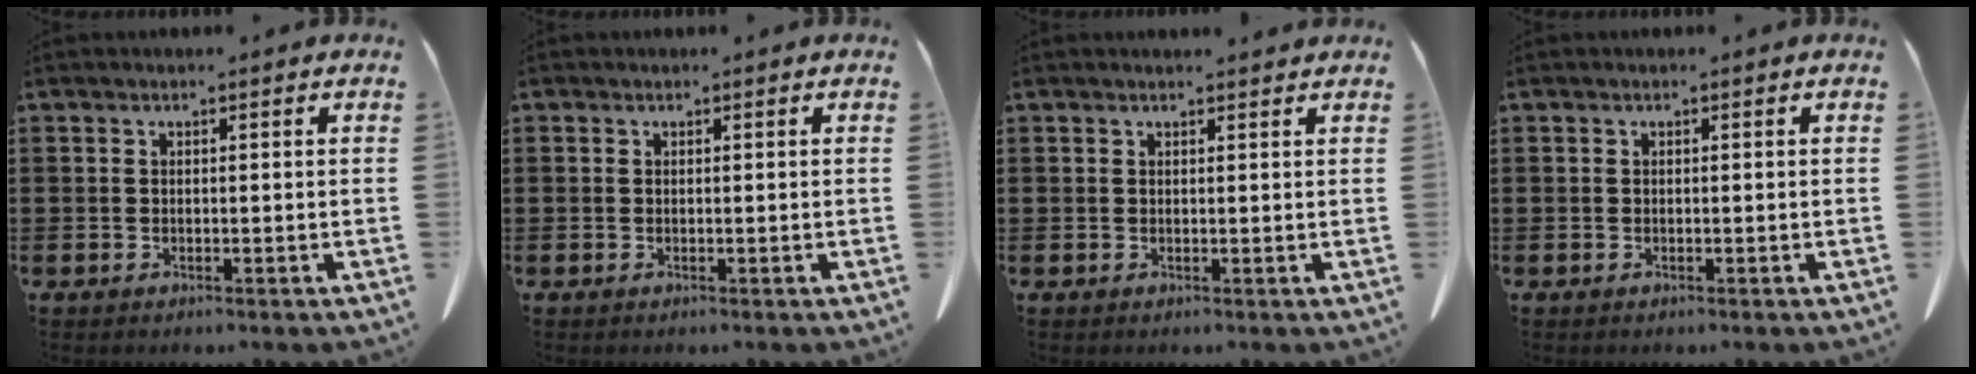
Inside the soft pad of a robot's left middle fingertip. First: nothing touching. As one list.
[{"total": 0.0}, {"total": 0.9, "force": [0.8, 0.0, 0.2], "torque": [-0.006, -0.001, 0.016]}, {"total": 0.0}]